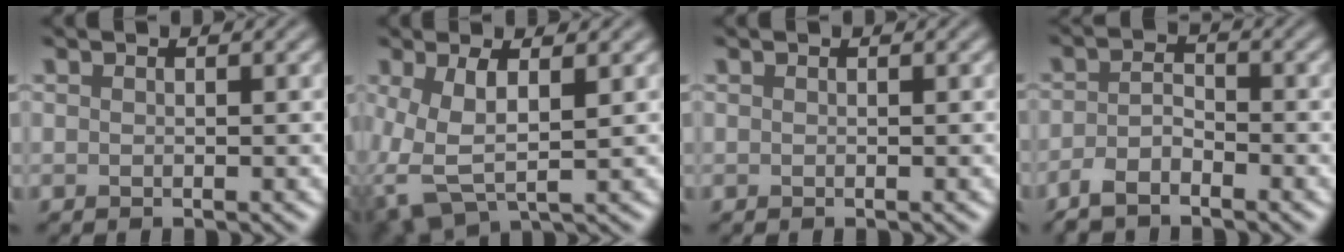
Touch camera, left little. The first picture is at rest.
{"total": 5.0, "force": [-0.1, 2.4, 4.4], "torque": [-0.107, -0.007, 0.003]}
{"total": 0.0}
{"total": 2.8, "force": [-2.0, 1.1, 1.6], "torque": [-0.036, 0.002, -0.046]}